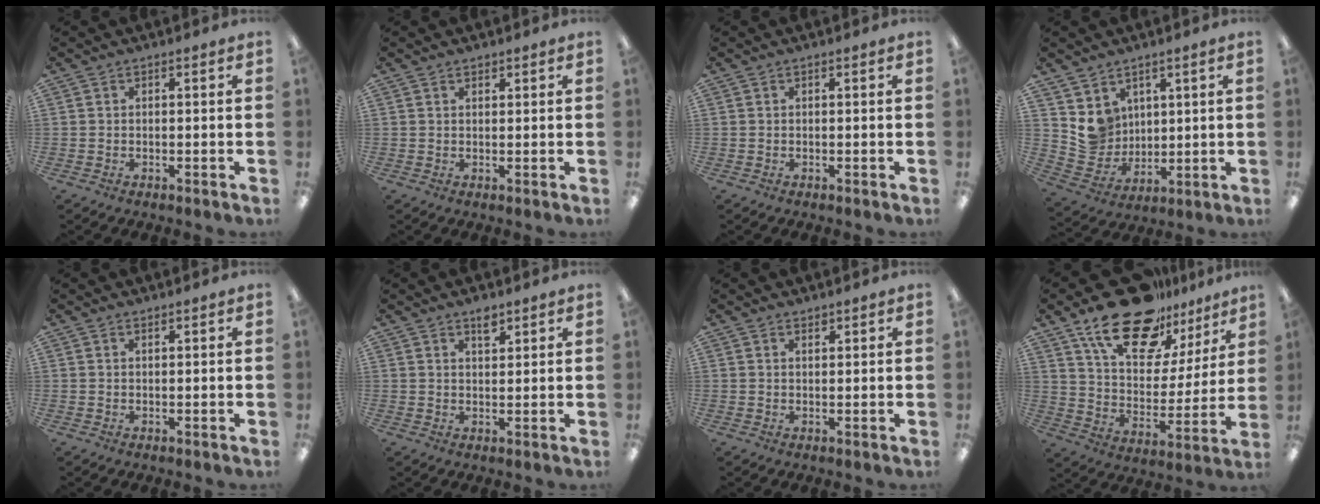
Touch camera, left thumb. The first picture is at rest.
{"total": 1.1, "force": [1.0, 0.5, 0.1], "torque": [-0.002, 0.000, 0.018]}
{"total": 0.0}
{"total": 8.0, "force": [4.8, 6.4, 0.3], "torque": [-0.032, -0.030, 0.101]}
{"total": 0.6, "force": [0.6, 0.1, 0.1], "torque": [-0.004, 0.001, 0.011]}
{"total": 3.5, "force": [2.5, 1.6, 1.8], "torque": [-0.014, -0.011, 0.041]}
{"total": 1.2, "force": [1.2, 0.4, 0.2], "torque": [-0.004, -0.001, 0.022]}
{"total": 20.9, "force": [15.4, 9.7, 10.3], "torque": [-0.181, -0.096, 0.271]}